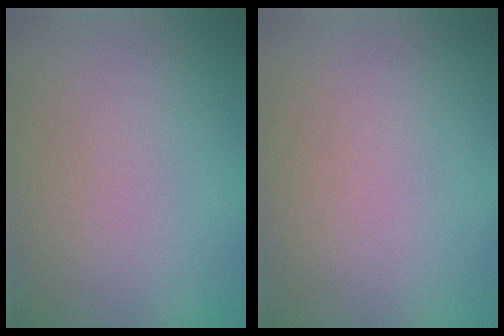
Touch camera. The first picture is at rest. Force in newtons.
{"total": 0.0}